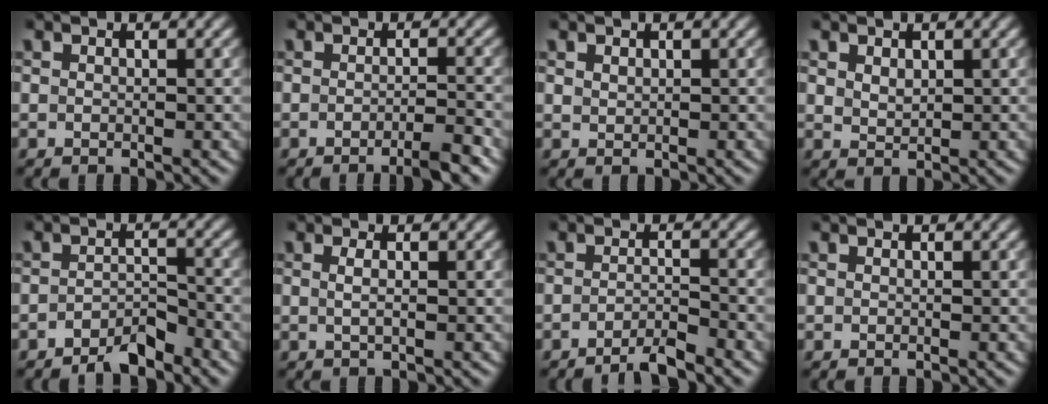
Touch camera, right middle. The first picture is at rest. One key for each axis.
{"total": 3.1, "fx": -1.7, "fy": 0.6, "fz": 2.5, "tx": -0.030, "ty": -0.001, "tz": -0.036}
{"total": 0.6, "fx": 0.4, "fy": 0.4, "fz": 0.2, "tx": -0.007, "ty": -0.001, "tz": 0.012}
{"total": 1.5, "fx": 0.7, "fy": 0.9, "fz": 0.9, "tx": -0.017, "ty": -0.002, "tz": 0.018}
{"total": 2.8, "fx": -2.3, "fy": 0.8, "fz": 1.4, "tx": -0.020, "ty": 0.008, "tz": -0.043}
{"total": 1.2, "fx": 0.1, "fy": 0.4, "fz": 1.2, "tx": -0.018, "ty": 0.003, "tz": -0.001}
{"total": 2.5, "fx": -1.8, "fy": 0.4, "fz": 1.6, "tx": -0.019, "ty": 0.005, "tz": -0.042}
{"total": 0.0}